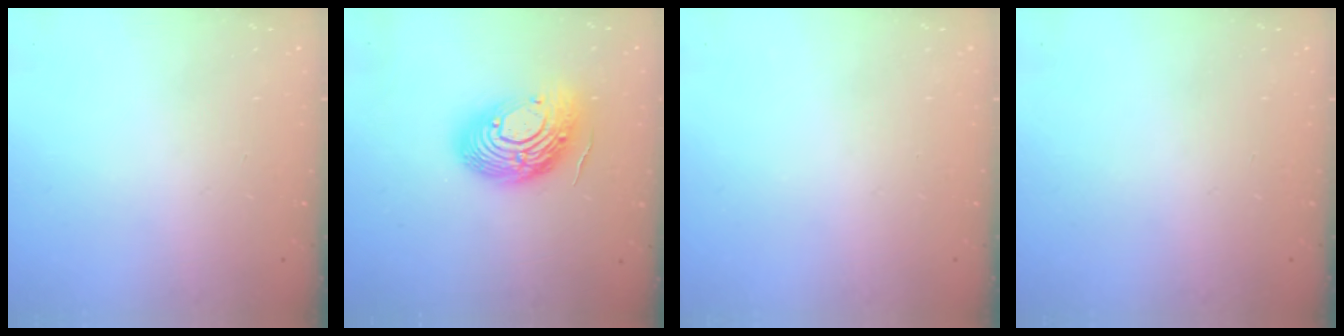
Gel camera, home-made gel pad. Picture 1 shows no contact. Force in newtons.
{"total": 16.9, "press": 16.9, "slide": 1.2}
{"total": 0.0}
{"total": 0.0}